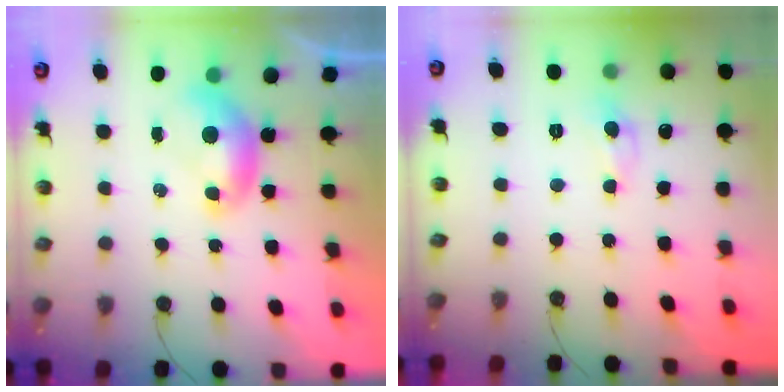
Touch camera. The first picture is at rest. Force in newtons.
{"total": 0.0}